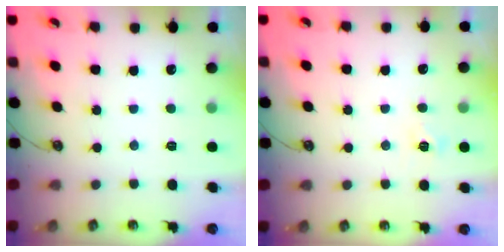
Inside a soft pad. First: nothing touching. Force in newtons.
{"total": 3.6, "press": 3.5, "slide": 0.5}